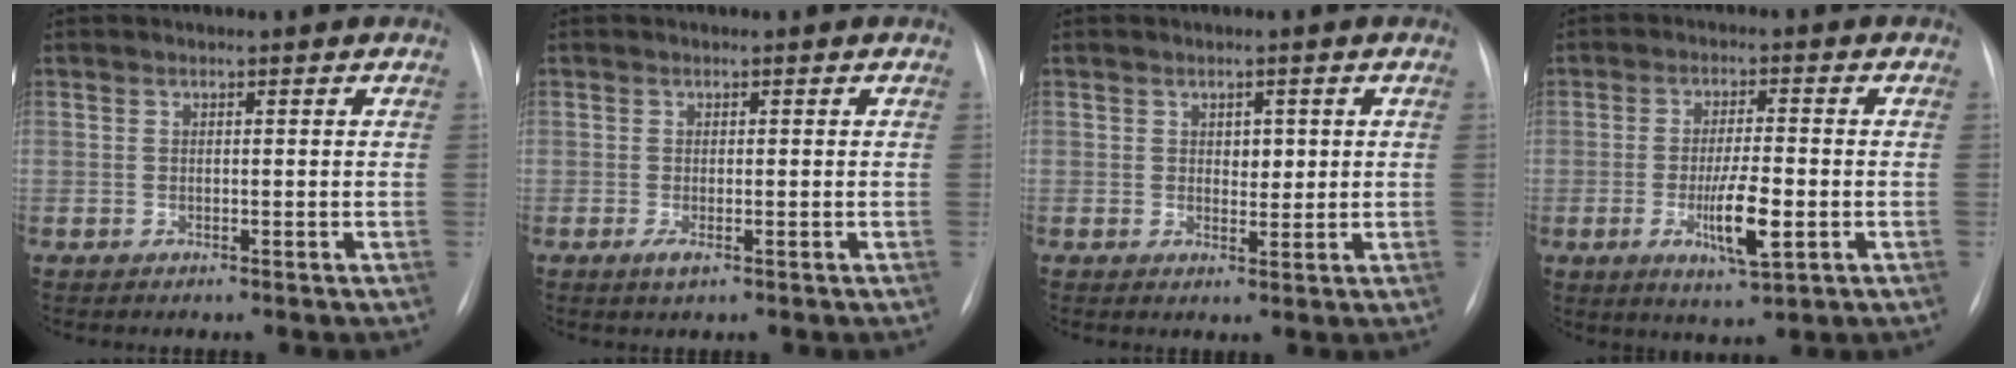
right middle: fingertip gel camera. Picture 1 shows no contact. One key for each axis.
{"total": 1.4, "fx": -0.6, "fy": 0.4, "fz": 1.2, "tx": -0.022, "ty": -0.003, "tz": -0.009}
{"total": 2.4, "fx": 0.6, "fy": 1.6, "fz": 1.7, "tx": -0.018, "ty": -0.001, "tz": 0.009}
{"total": 7.2, "fx": -1.9, "fy": 1.2, "fz": 6.9, "tx": -0.127, "ty": -0.013, "tz": -0.032}